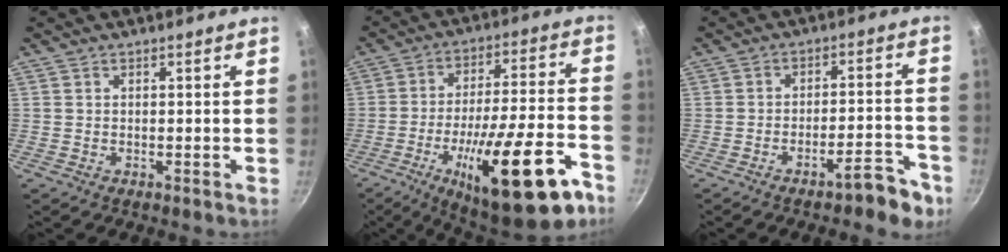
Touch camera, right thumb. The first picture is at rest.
{"total": 25.0, "force": [-12.4, 7.2, 20.5], "torque": [-0.281, 0.051, -0.183]}
{"total": 8.6, "force": [-5.4, 2.7, 6.1], "torque": [-0.065, 0.049, -0.065]}